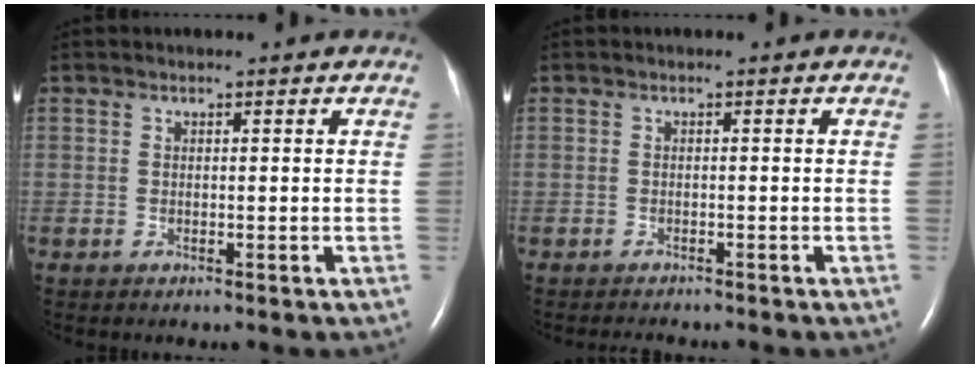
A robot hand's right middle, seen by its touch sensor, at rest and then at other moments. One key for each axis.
{"total": 2.1, "fx": -2.0, "fy": 0.2, "fz": 0.7, "tx": -0.012, "ty": -0.006, "tz": -0.024}